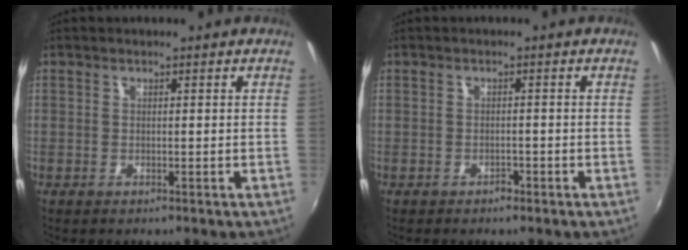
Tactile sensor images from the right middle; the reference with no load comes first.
{"total": 1.3, "force": [-1.1, 0.7, 0.1], "torque": [-0.003, -0.002, -0.015]}